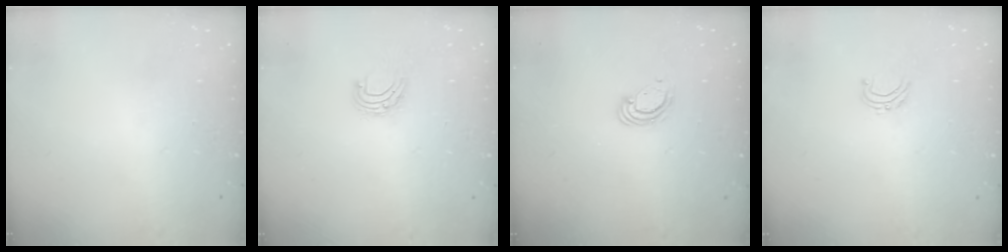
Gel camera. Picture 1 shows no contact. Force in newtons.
{"total": 5.5, "press": 5.4, "slide": 0.6}
{"total": 4.0, "press": 3.9, "slide": 0.3}
{"total": 4.6, "press": 4.6, "slide": 0.4}